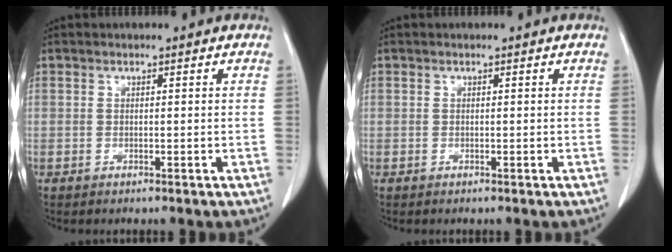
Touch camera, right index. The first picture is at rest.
{"total": 0.0}